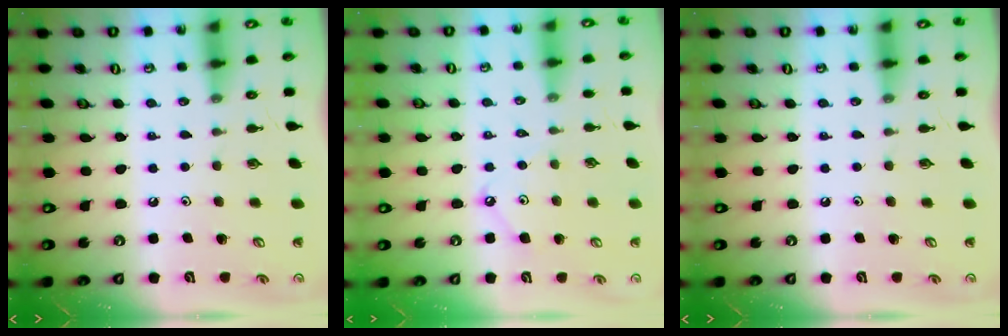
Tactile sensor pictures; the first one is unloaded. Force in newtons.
{"total": 4.4, "press": 4.3, "slide": 0.6}
{"total": 0.0}